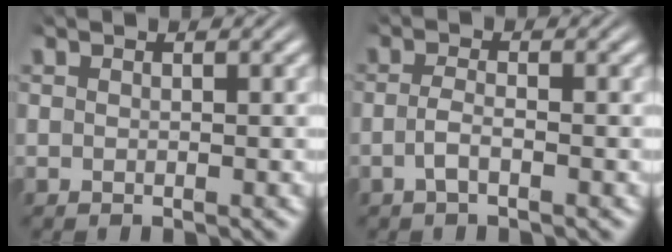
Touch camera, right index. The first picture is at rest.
{"total": 1.7, "force": [-1.1, 0.2, 1.3], "torque": [-0.033, -0.008, -0.017]}